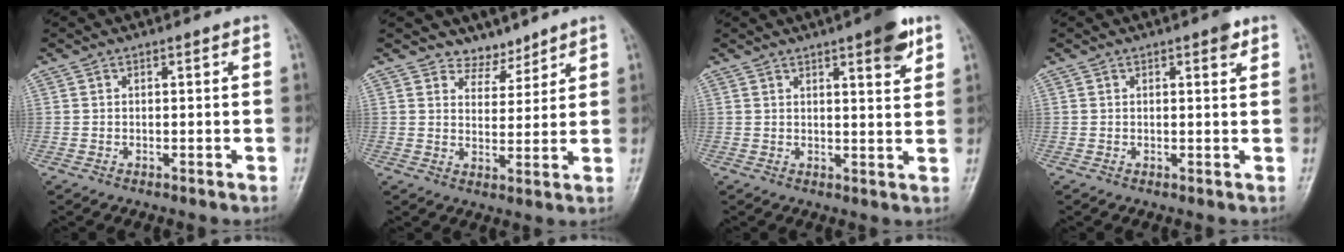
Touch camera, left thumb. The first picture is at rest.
{"total": 4.4, "force": [3.8, 2.2, 0.1], "torque": [0.027, -0.031, 0.063]}
{"total": 7.1, "force": [4.1, 1.8, 5.5], "torque": [-0.063, -0.018, 0.051]}
{"total": 2.5, "force": [1.4, 0.9, 1.8], "torque": [-0.019, -0.005, 0.016]}